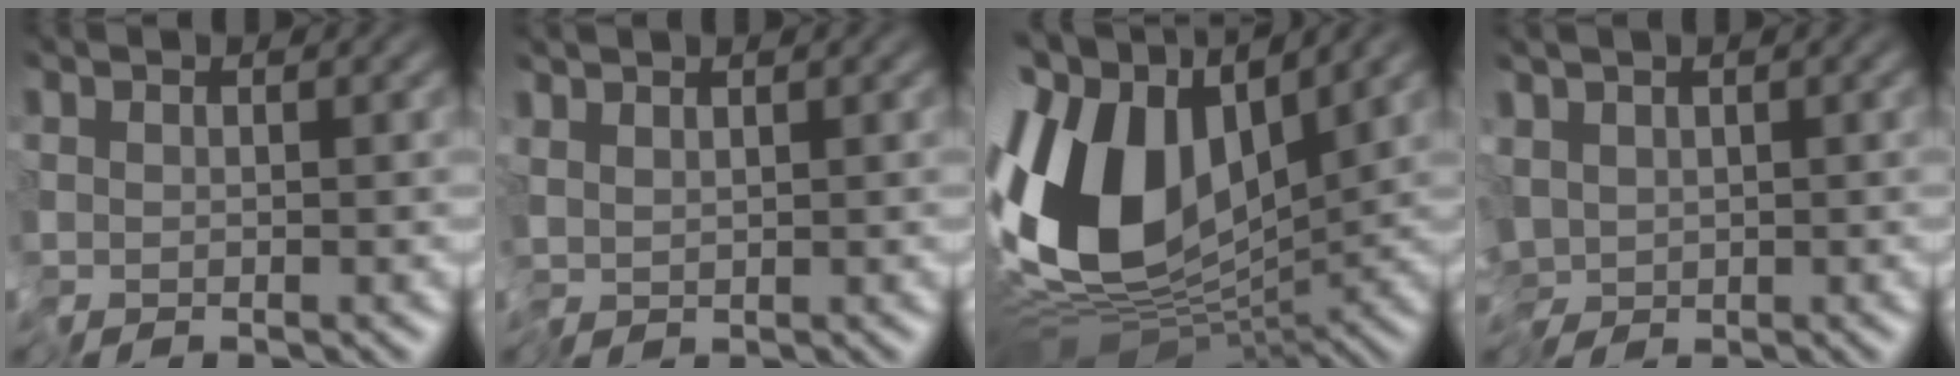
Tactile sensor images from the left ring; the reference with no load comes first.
{"total": 1.2, "force": [0.4, 0.4, 1.0], "torque": [-0.014, 0.006, 0.007]}
{"total": 14.0, "force": [1.1, 8.2, 11.2], "torque": [-0.247, 0.007, 0.011]}
{"total": 5.5, "force": [-0.4, 3.8, 3.9], "torque": [-0.060, -0.018, 0.010]}